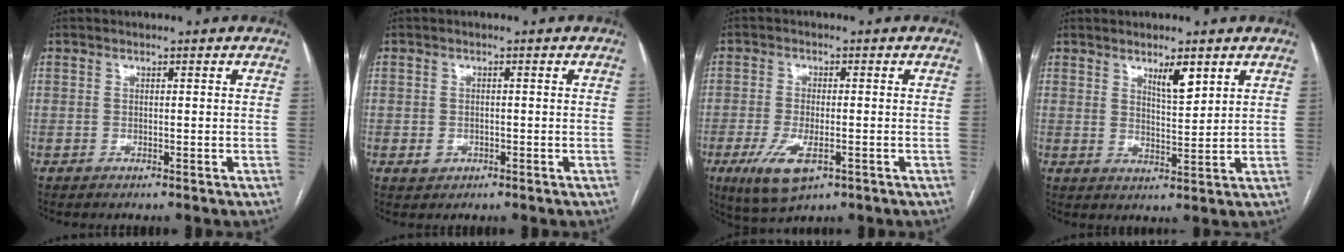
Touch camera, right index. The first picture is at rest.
{"total": 1.8, "force": [-0.6, 1.5, 0.6], "torque": [-0.008, 0.004, -0.004]}
{"total": 7.5, "force": [-3.3, 2.7, 6.2], "torque": [-0.127, -0.017, -0.050]}
{"total": 4.4, "force": [2.8, 0.9, 3.3], "torque": [-0.059, -0.004, 0.050]}